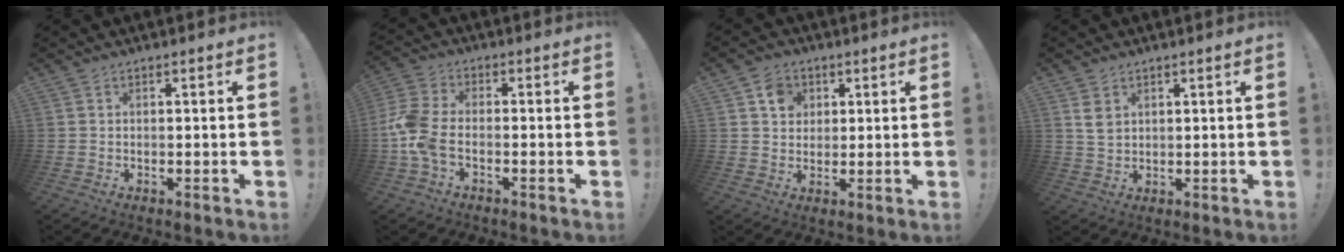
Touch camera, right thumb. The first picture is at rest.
{"total": 10.0, "force": [-2.9, 5.8, 7.6], "torque": [-0.177, 0.006, -0.048]}
{"total": 6.7, "force": [2.7, 5.8, 2.0], "torque": [-0.024, -0.005, 0.050]}
{"total": 4.4, "force": [1.9, 3.3, 2.3], "torque": [-0.028, -0.005, 0.036]}